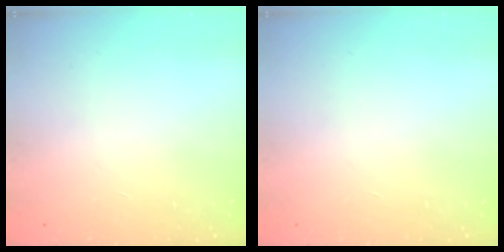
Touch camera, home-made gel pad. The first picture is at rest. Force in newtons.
{"total": 0.0}